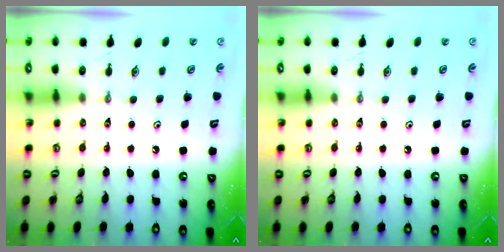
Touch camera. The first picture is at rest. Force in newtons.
{"total": 0.0}